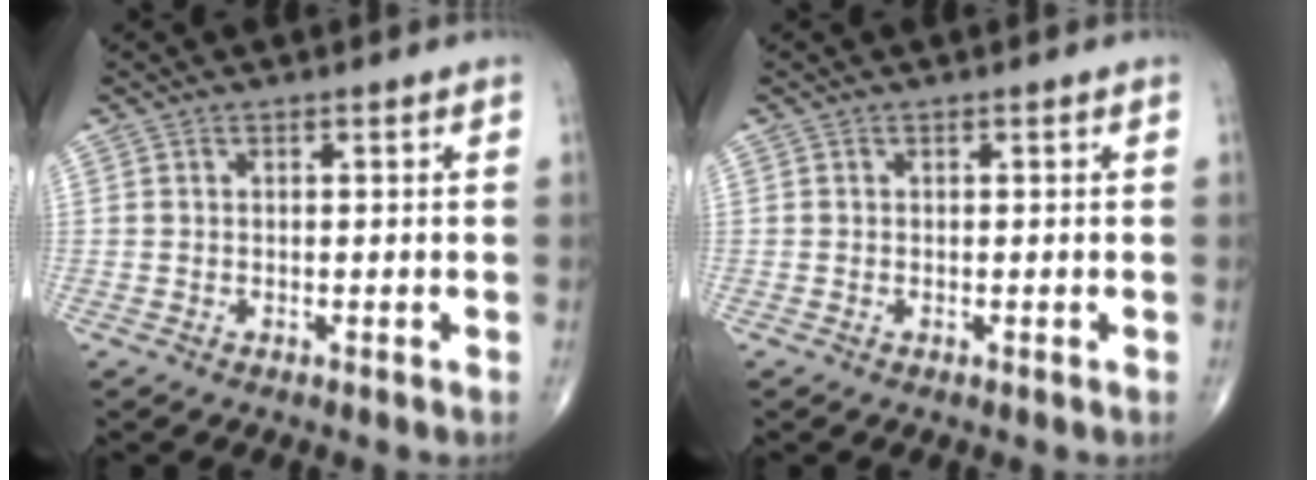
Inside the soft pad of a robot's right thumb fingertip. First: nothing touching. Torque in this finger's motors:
{"motor_torque": [-0.29, -0.03, -0.26, -0.14, 0.00]}